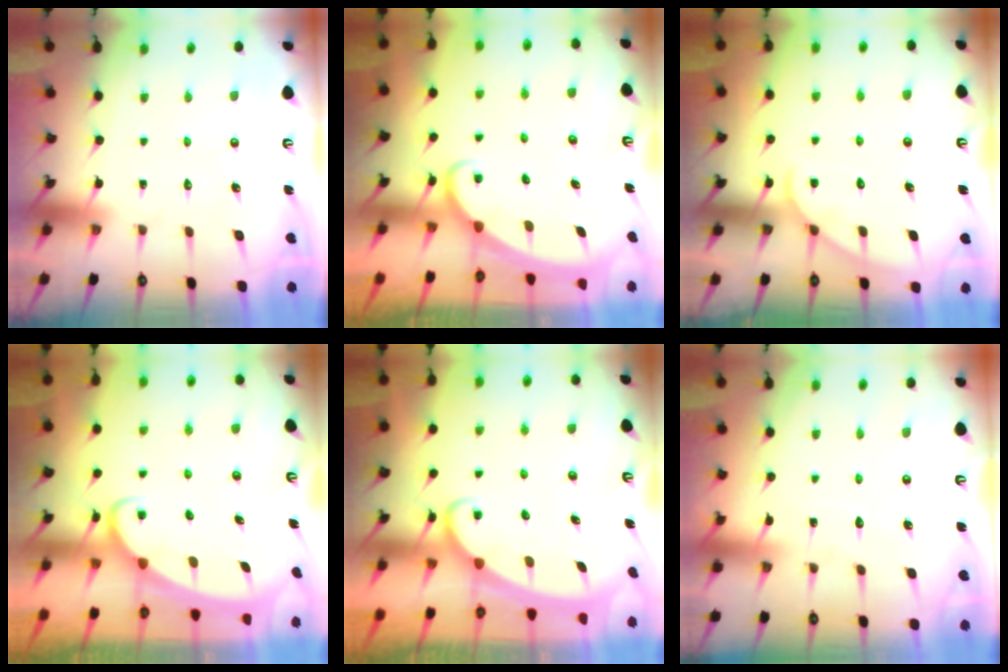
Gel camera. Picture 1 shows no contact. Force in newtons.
{"total": 2.0, "press": 2.0, "slide": 0.1}
{"total": 4.8, "press": 4.8, "slide": 0.5}
{"total": 2.4, "press": 2.3, "slide": 0.3}
{"total": 2.3, "press": 2.3, "slide": 0.3}
{"total": 2.0, "press": 2.0, "slide": 0.2}